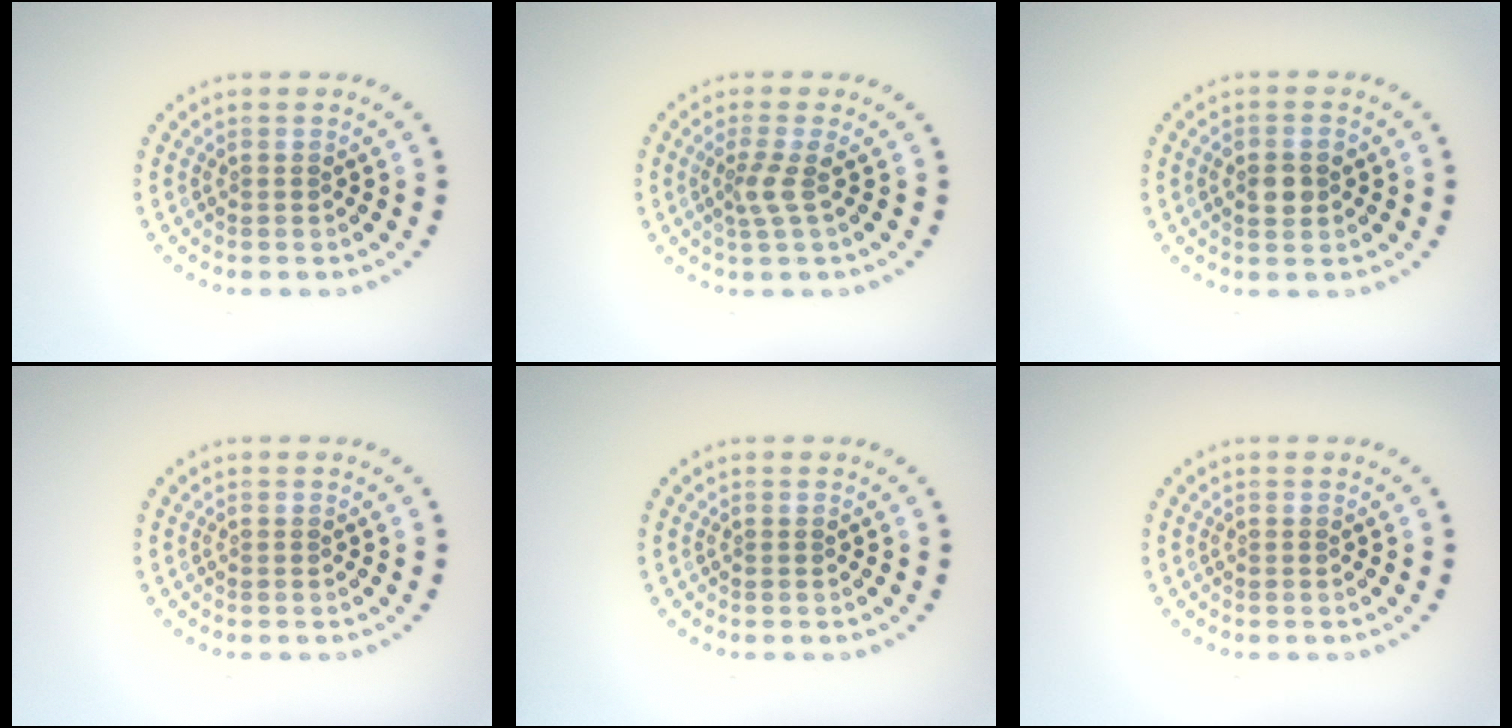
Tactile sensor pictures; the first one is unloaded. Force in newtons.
{"total": 1.9, "press": 1.3, "slide": 1.4}
{"total": 2.5, "press": 2.5, "slide": 0.3}
{"total": 0.0}
{"total": 0.0}
{"total": 0.0}